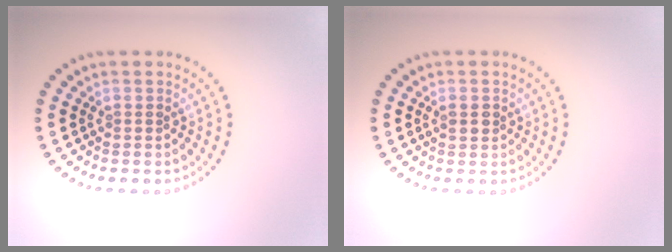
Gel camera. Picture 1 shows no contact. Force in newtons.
{"total": 1.2, "press": 1.2, "slide": 0.2}